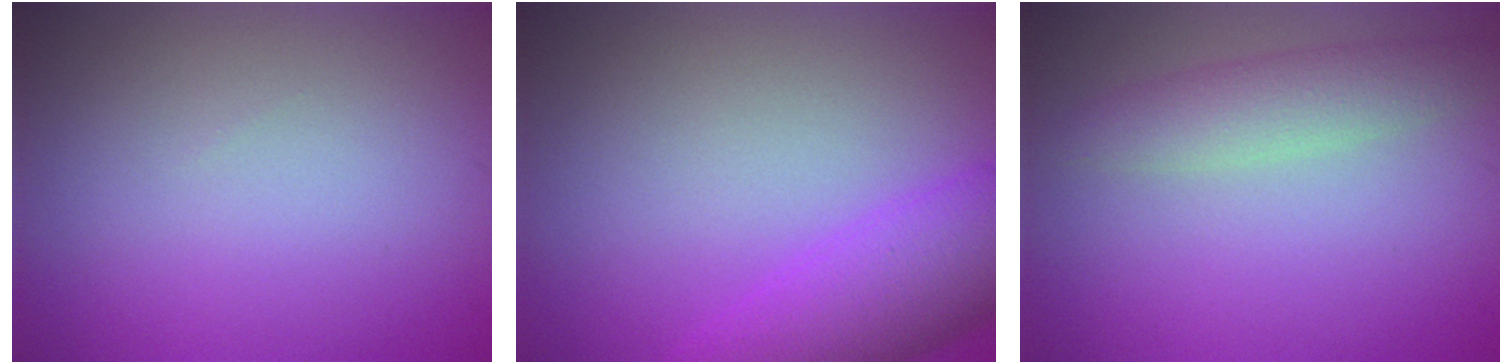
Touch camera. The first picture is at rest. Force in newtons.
{"total": 5.8, "press": 5.8, "slide": 0.2}
{"total": 3.1, "press": 3.1, "slide": 0.0}